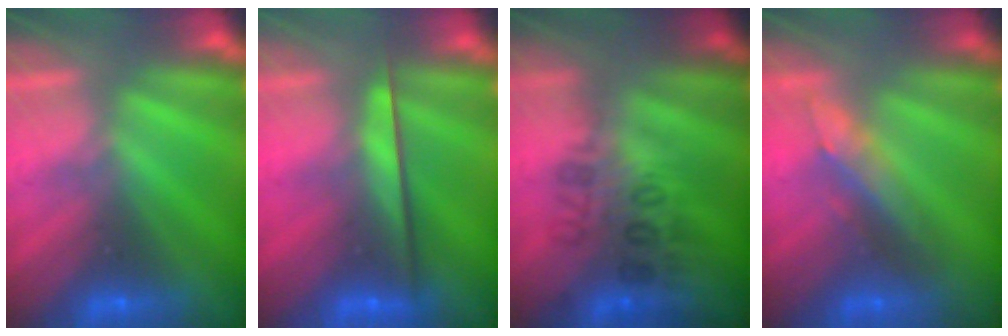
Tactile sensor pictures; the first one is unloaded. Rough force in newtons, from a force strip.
{"total": 2.4}
{"total": 2.9}
{"total": 2.9}